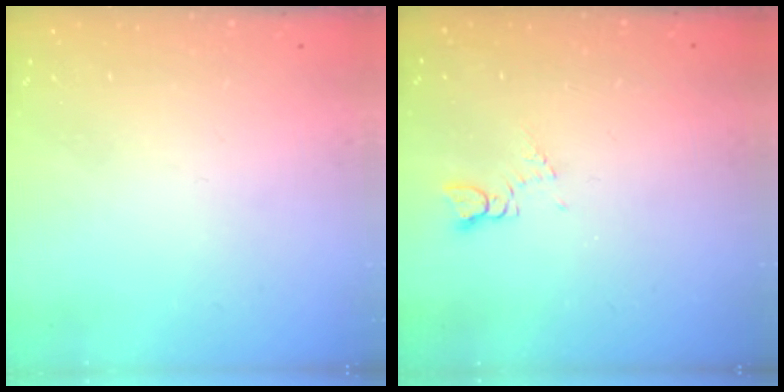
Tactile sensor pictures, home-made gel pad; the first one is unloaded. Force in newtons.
{"total": 1.9, "press": 1.8, "slide": 0.3}